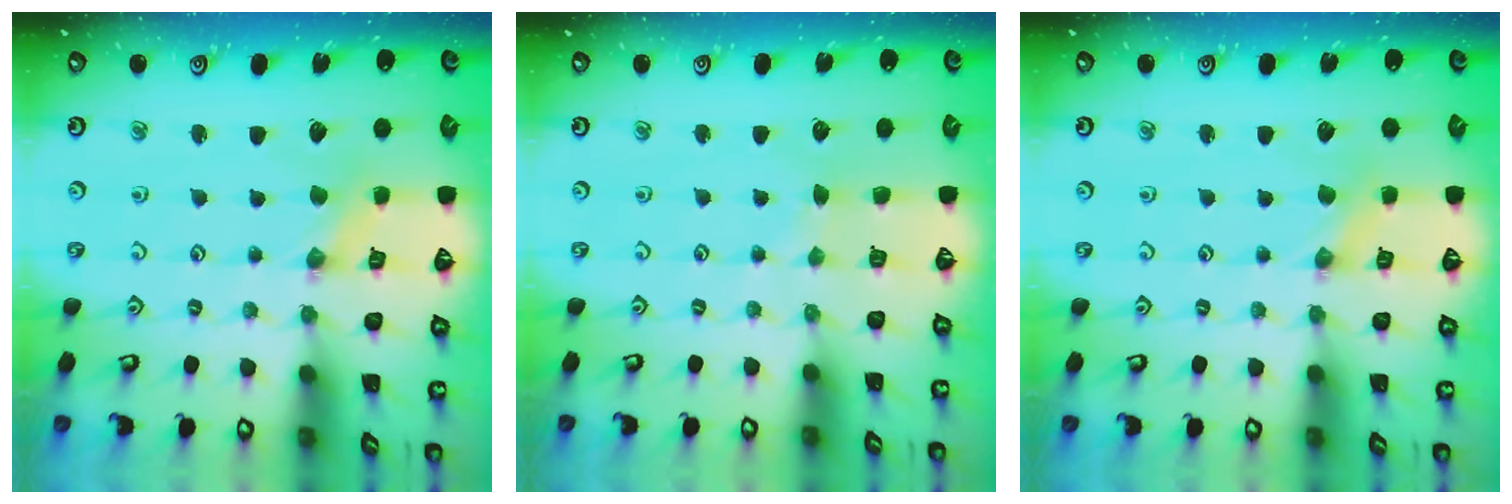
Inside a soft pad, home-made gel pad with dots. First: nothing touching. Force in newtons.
{"total": 1.1, "press": 1.1, "slide": 0.2}
{"total": 1.7, "press": 1.7, "slide": 0.3}